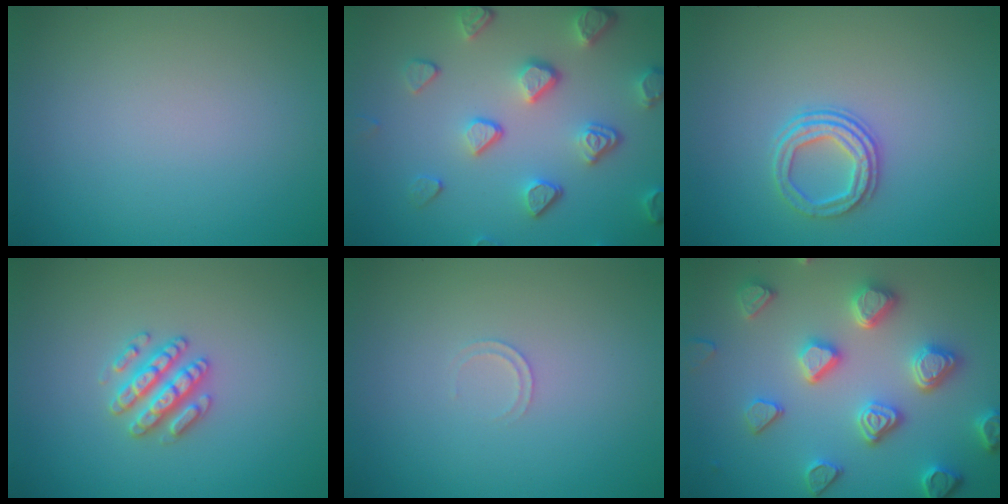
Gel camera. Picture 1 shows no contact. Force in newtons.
{"total": 5.0, "press": 3.9, "slide": 3.1}
{"total": 2.8, "press": 2.3, "slide": 1.5}
{"total": 2.9, "press": 2.8, "slide": 0.5}
{"total": 0.7, "press": 0.7, "slide": 0.1}
{"total": 5.1, "press": 4.9, "slide": 1.7}